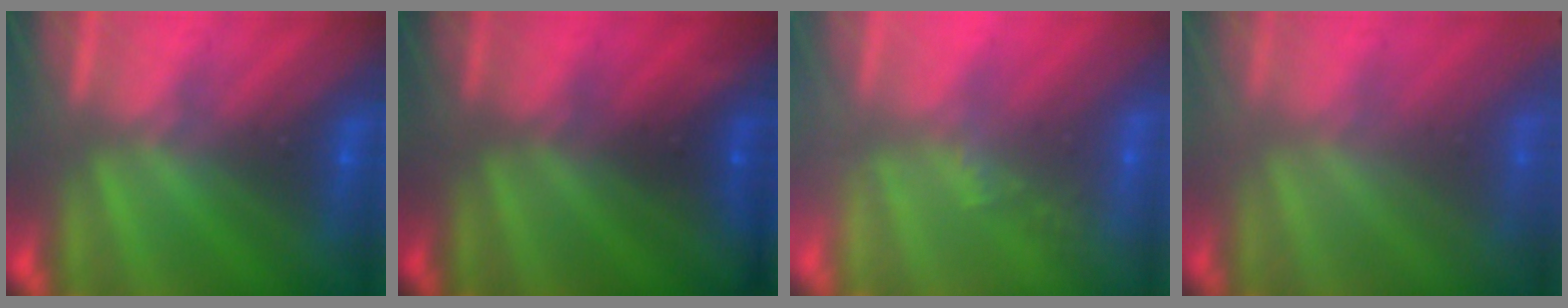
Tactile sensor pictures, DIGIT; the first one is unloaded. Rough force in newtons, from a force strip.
{"total": 2.4}
{"total": 2.2}
{"total": 1.4}